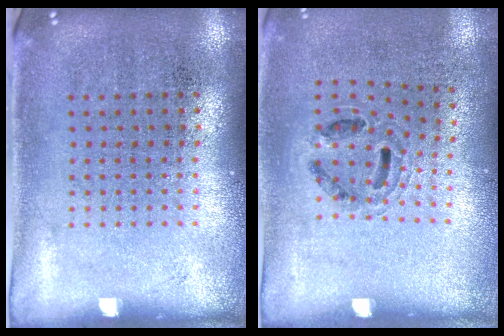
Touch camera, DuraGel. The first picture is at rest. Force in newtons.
{"total": 0.9, "press": 0.8, "slide": 0.4}